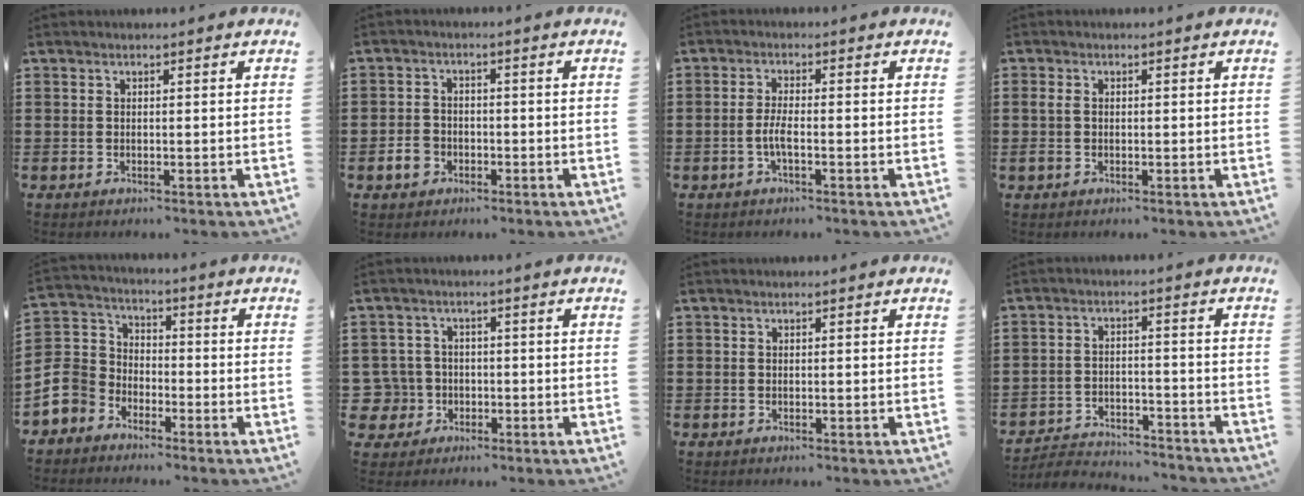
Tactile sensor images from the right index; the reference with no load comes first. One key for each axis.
{"total": 3.5, "fx": -1.6, "fy": 2.6, "fz": 1.6, "tx": -0.050, "ty": -0.005, "tz": -0.034}
{"total": 2.9, "fx": -1.0, "fy": 0.5, "fz": 2.7, "tx": -0.064, "ty": -0.004, "tz": -0.022}
{"total": 1.4, "fx": -0.2, "fy": 0.9, "fz": 0.9, "tx": -0.028, "ty": 0.002, "tz": -0.009}
{"total": 6.9, "fx": -4.0, "fy": 5.5, "fz": 1.4, "tx": -0.077, "ty": 0.011, "tz": -0.088}
{"total": 4.8, "fx": -1.3, "fy": 4.4, "fz": 1.3, "tx": -0.075, "ty": -0.004, "tz": -0.034}
{"total": 0.0}
{"total": 3.8, "fx": -3.8, "fy": 0.5, "fz": 0.3, "tx": -0.018, "ty": 0.003, "tz": -0.082}